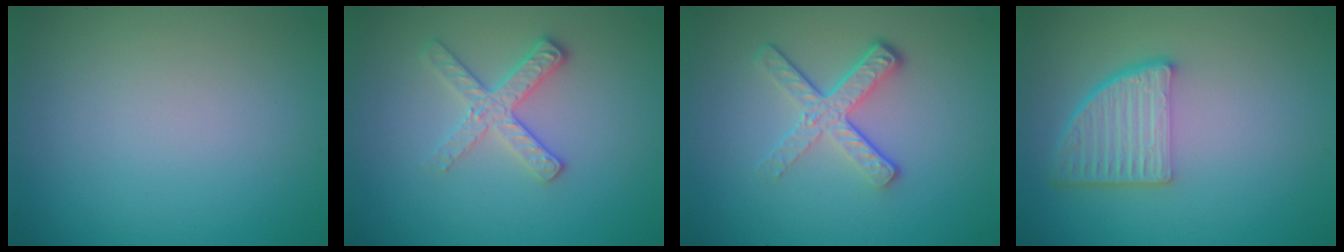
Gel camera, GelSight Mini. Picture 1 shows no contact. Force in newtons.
{"total": 2.7, "press": 2.5, "slide": 1.1}
{"total": 4.1, "press": 2.7, "slide": 3.0}
{"total": 5.1, "press": 3.8, "slide": 3.5}